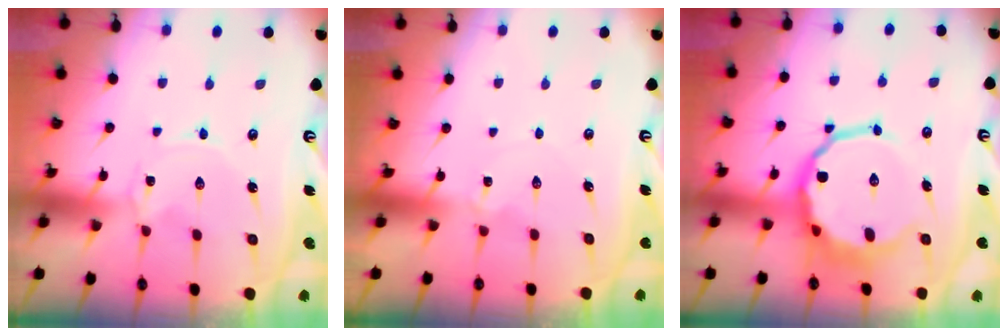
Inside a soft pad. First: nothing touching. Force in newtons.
{"total": 0.0}
{"total": 12.4, "press": 11.9, "slide": 3.3}